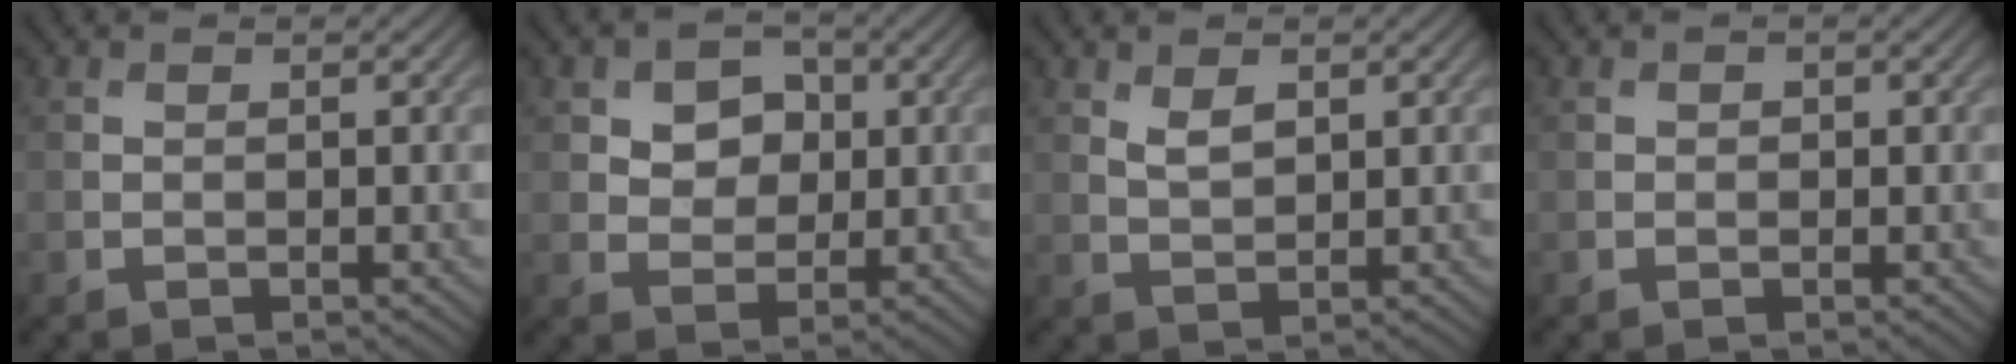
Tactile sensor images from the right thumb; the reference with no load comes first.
{"total": 5.0, "force": [1.3, 3.9, 2.8], "torque": [-0.056, 0.004, 0.009]}
{"total": 2.4, "force": [1.2, 1.2, 1.7], "torque": [-0.038, -0.003, 0.027]}
{"total": 0.6, "force": [0.0, 0.5, 0.2], "torque": [0.000, -0.005, -0.003]}